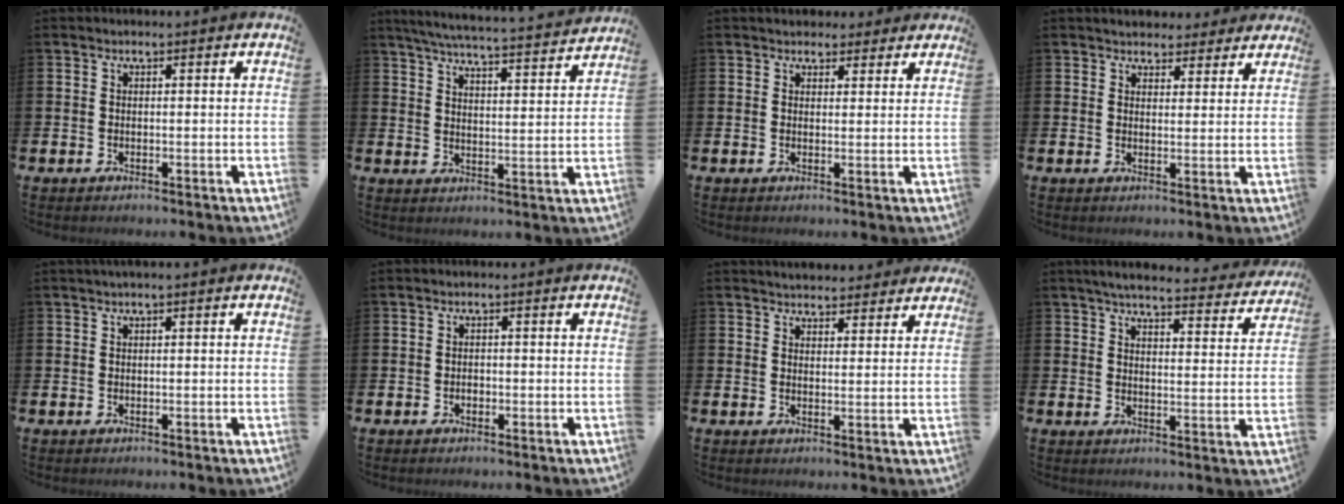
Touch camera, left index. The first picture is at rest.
{"total": 5.9, "force": [5.7, 0.0, 1.7], "torque": [-0.045, -0.047, 0.097]}
{"total": 3.0, "force": [2.7, 1.4, -0.2], "torque": [0.015, -0.013, 0.044]}
{"total": 3.7, "force": [3.4, 1.4, -0.1], "torque": [0.001, -0.020, 0.060]}
{"total": 0.6, "force": [0.2, 0.0, 0.6], "torque": [-0.015, 0.004, 0.004]}
{"total": 0.8, "force": [-0.3, 0.7, 0.4], "torque": [-0.005, 0.002, -0.007]}
{"total": 3.7, "force": [3.6, 0.8, -0.1], "torque": [-0.005, -0.018, 0.065]}
{"total": 5.0, "force": [4.7, 0.5, 1.6], "torque": [-0.037, -0.032, 0.076]}